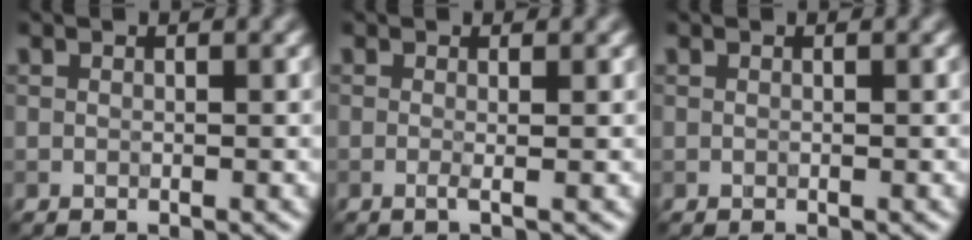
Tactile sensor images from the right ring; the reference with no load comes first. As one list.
[{"total": 1.0, "force": [-0.1, 0.0, 1.0], "torque": [-0.018, -0.007, -0.003]}, {"total": 0.0}]